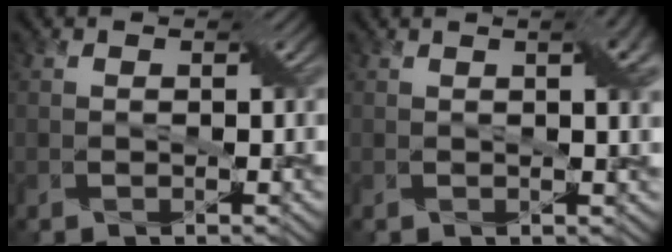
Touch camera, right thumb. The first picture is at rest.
{"total": 4.5, "force": [1.6, 1.2, 4.0], "torque": [-0.052, 0.012, 0.018]}